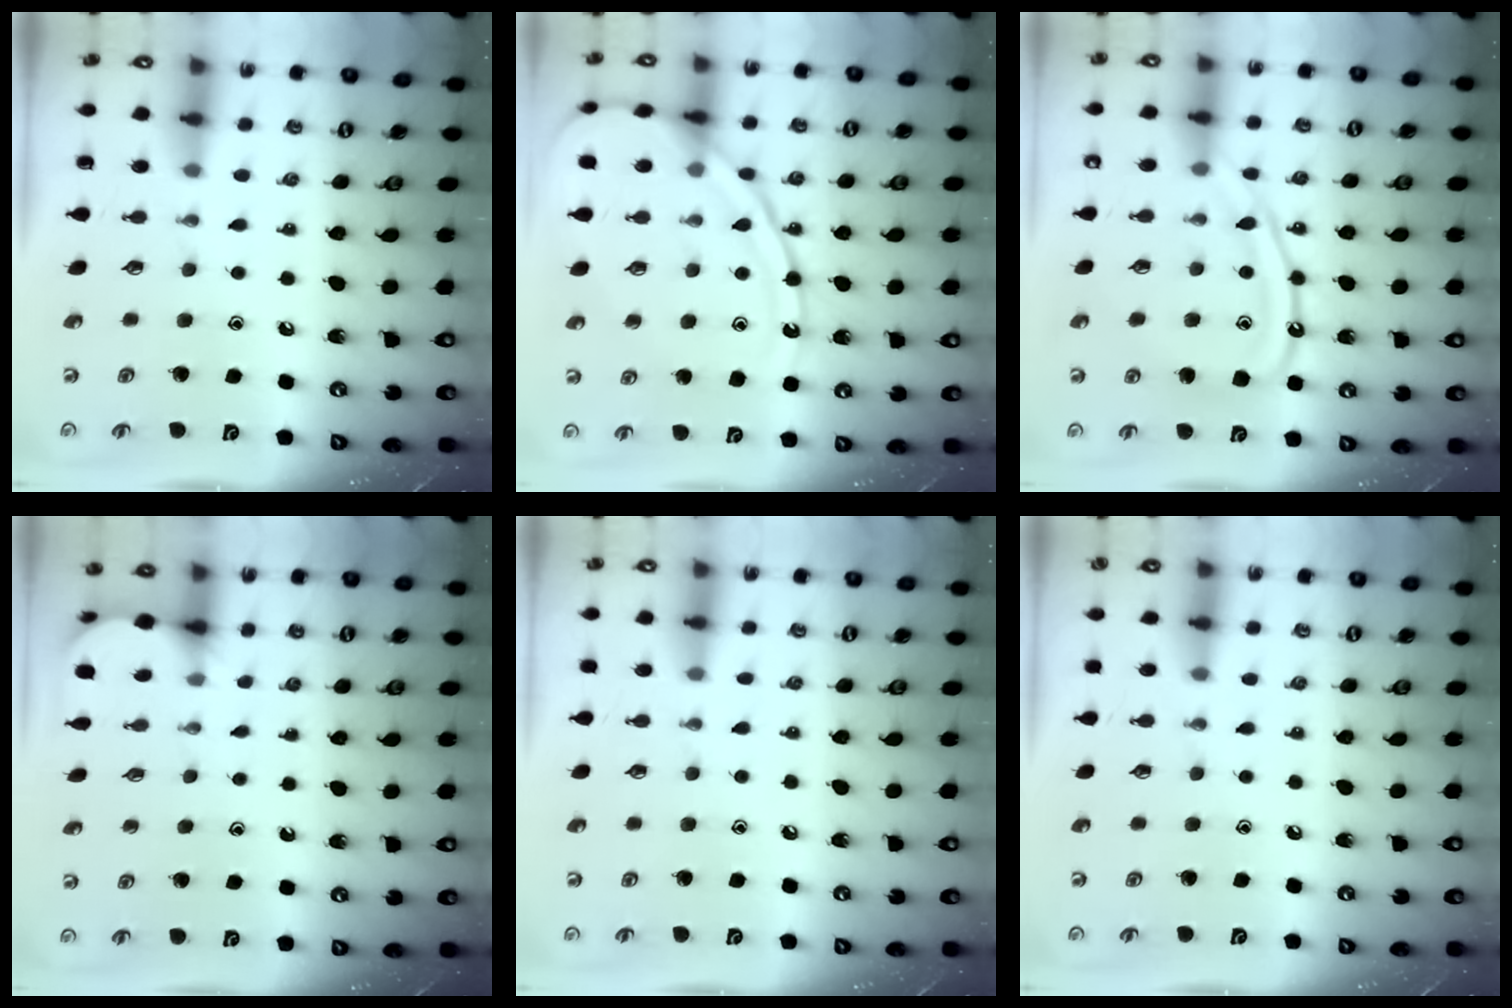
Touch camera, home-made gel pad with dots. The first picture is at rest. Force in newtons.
{"total": 15.3, "press": 15.3, "slide": 1.5}
{"total": 12.0, "press": 11.9, "slide": 1.3}
{"total": 1.3, "press": 1.3, "slide": 0.1}
{"total": 4.4, "press": 4.4, "slide": 0.7}
{"total": 2.7, "press": 2.7, "slide": 0.5}